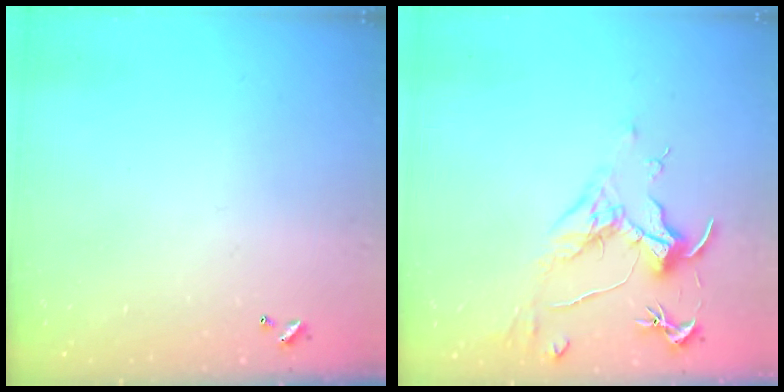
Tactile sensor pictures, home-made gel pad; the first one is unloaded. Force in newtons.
{"total": 1.6, "press": 1.4, "slide": 0.7}